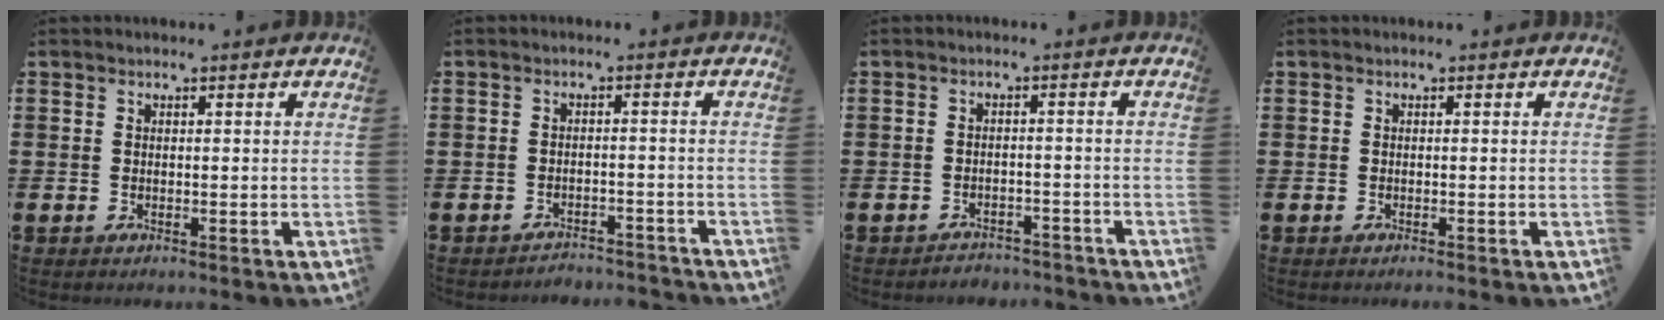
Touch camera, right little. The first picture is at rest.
{"total": 2.1, "force": [-2.1, 0.0, -0.2], "torque": [-0.003, 0.004, -0.046]}
{"total": 2.0, "force": [-1.9, 0.2, -0.3], "torque": [-0.003, 0.005, -0.044]}
{"total": 0.0}